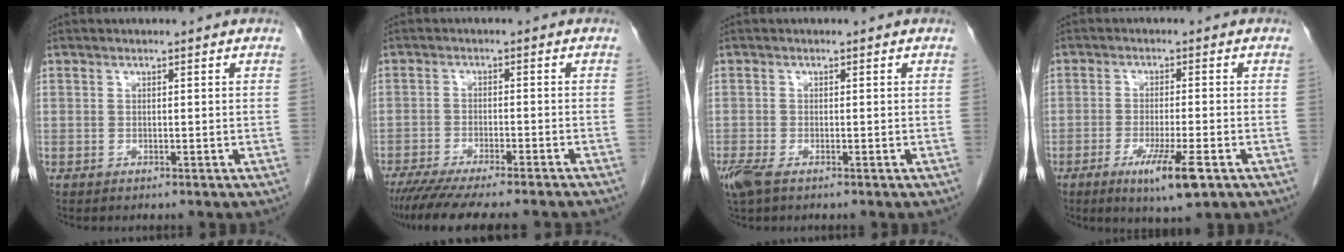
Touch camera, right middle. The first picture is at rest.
{"total": 14.8, "force": [-12.8, 0.9, 7.4], "torque": [-0.113, -0.035, -0.186]}
{"total": 3.3, "force": [-2.1, 1.1, 2.3], "torque": [-0.058, -0.011, -0.037]}
{"total": 7.4, "force": [-3.7, 0.4, 6.4], "torque": [-0.116, -0.020, -0.057]}